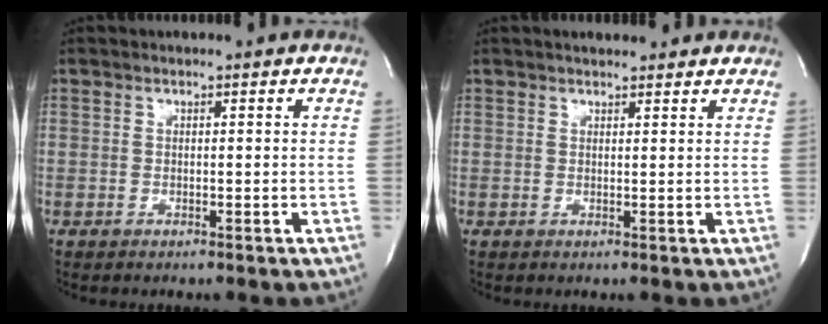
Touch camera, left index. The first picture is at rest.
{"total": 4.0, "force": [3.5, 1.2, 1.4], "torque": [-0.018, 0.015, 0.044]}